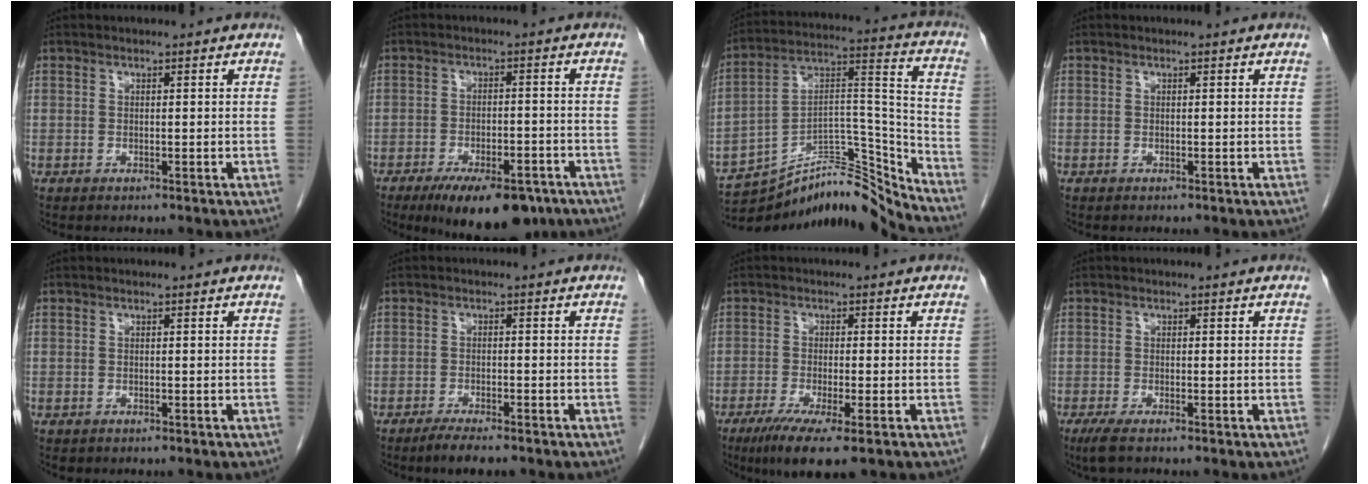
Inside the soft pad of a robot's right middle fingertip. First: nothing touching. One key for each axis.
{"total": 12.5, "fx": -9.0, "fy": 4.4, "fz": 7.6, "tx": -0.101, "ty": -0.006, "tz": -0.134}
{"total": 17.1, "fx": -16.5, "fy": 0.3, "fz": 4.5, "tx": -0.055, "ty": 0.061, "tz": -0.274}
{"total": 0.0}
{"total": 0.0}
{"total": 3.7, "fx": -2.9, "fy": 0.6, "fz": 2.2, "tx": -0.040, "ty": -0.007, "tz": -0.048}
{"total": 7.8, "fx": -4.8, "fy": 1.0, "fz": 6.1, "tx": -0.102, "ty": -0.023, "tz": -0.074}
{"total": 2.1, "fx": -1.5, "fy": 0.1, "fz": 1.4, "tx": -0.033, "ty": -0.008, "tz": -0.031}